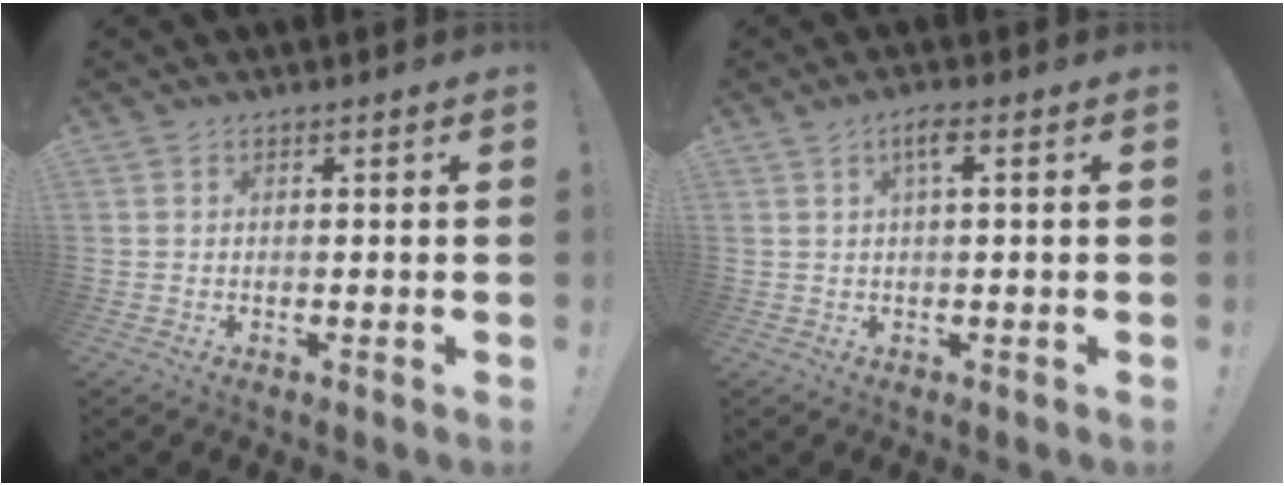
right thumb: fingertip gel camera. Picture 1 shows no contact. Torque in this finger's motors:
{"motor_torque": [-0.09, 0.09, -0.02, 0.03, 0.00]}